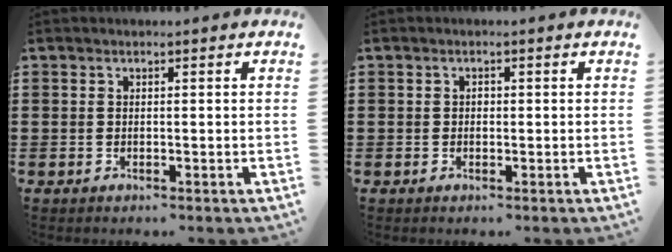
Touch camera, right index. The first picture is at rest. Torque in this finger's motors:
{"motor_torque": [0.30, -0.22, 0.00, 0.01]}